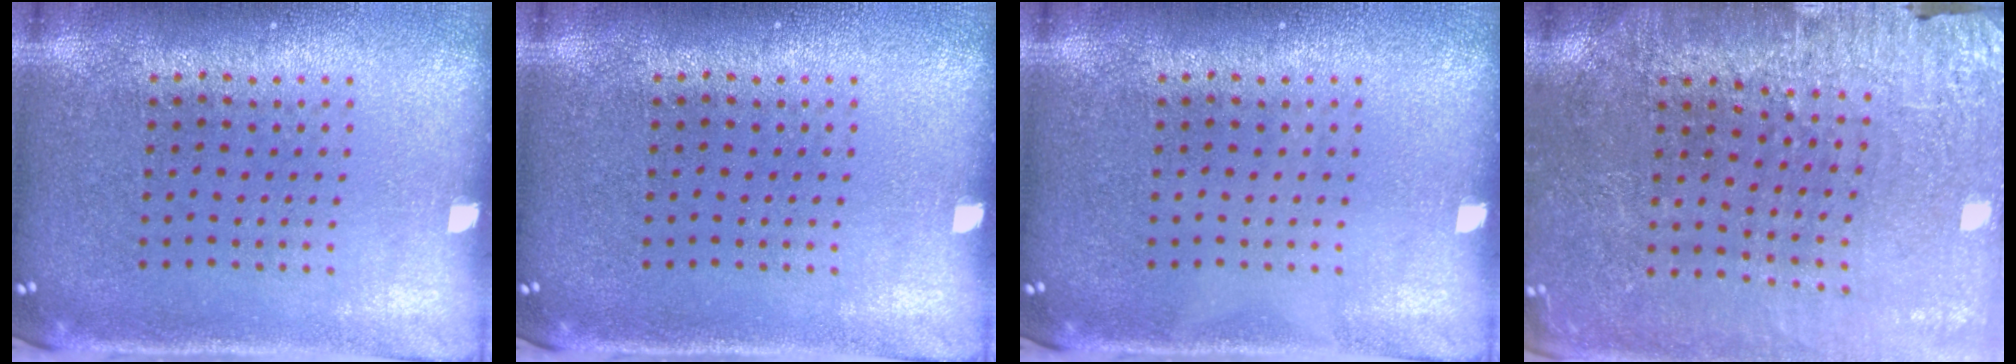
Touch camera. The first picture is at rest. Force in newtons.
{"total": 0.0}
{"total": 0.0}
{"total": 2.9, "press": 2.9, "slide": 0.3}